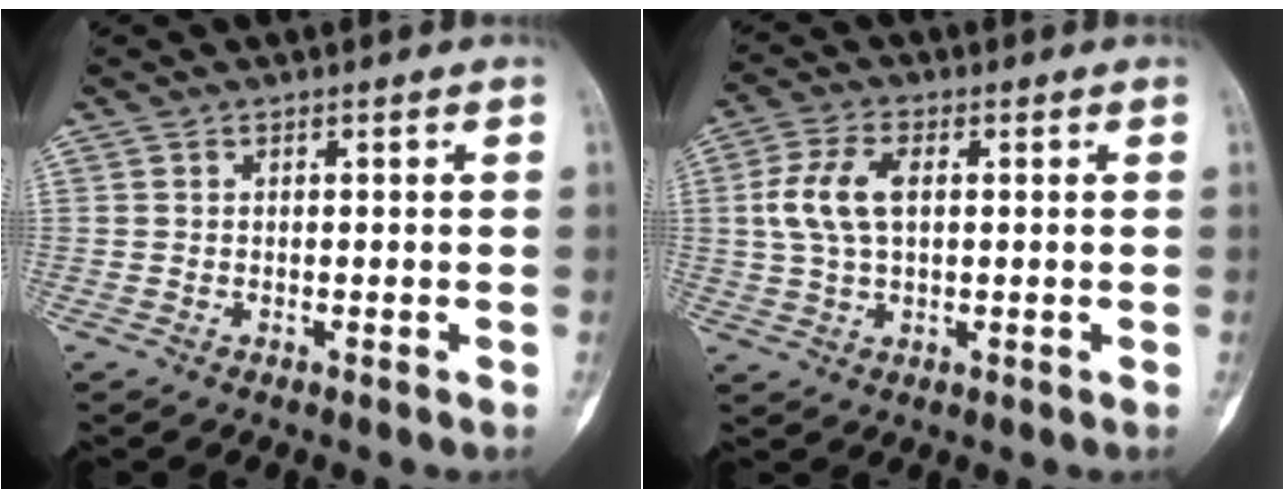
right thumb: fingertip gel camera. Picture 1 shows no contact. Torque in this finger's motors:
{"motor_torque": [0.05, 0.05, 0.42, -0.26, 0.11]}